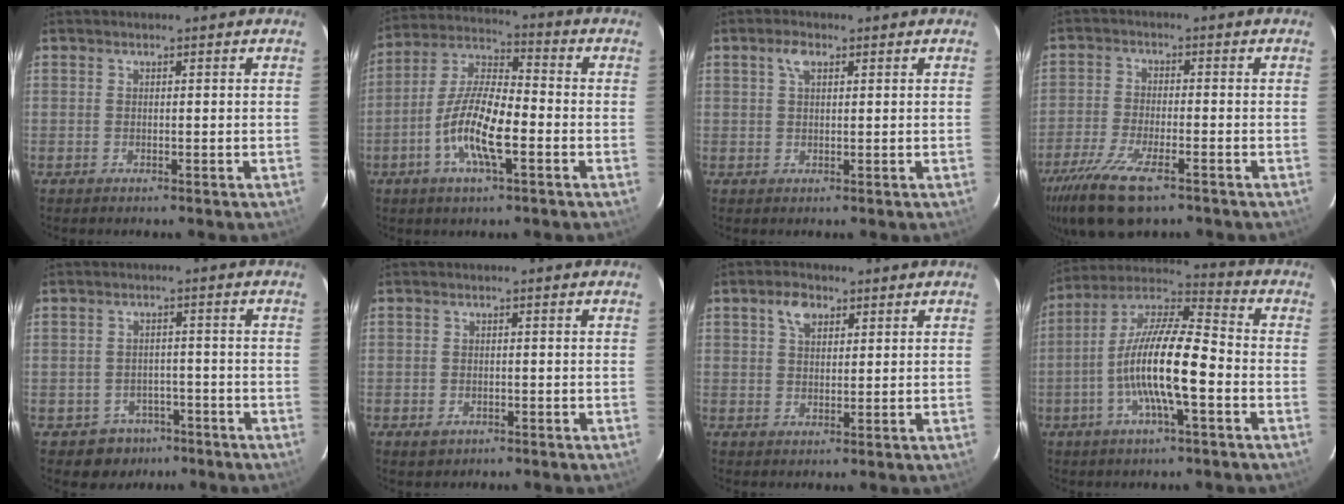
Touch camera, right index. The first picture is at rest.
{"total": 12.4, "force": [-4.4, 3.6, 11.1], "torque": [-0.228, -0.003, -0.089]}
{"total": 2.5, "force": [1.2, 1.3, 1.8], "torque": [-0.036, 0.008, 0.022]}
{"total": 12.3, "force": [-8.3, 3.6, 8.3], "torque": [-0.192, -0.039, -0.159]}
{"total": 5.6, "force": [-3.5, 4.3, 0.3], "torque": [-0.016, 0.026, -0.037]}
{"total": 2.1, "force": [-1.1, 1.6, 0.8], "torque": [-0.015, -0.002, -0.016]}
{"total": 4.0, "force": [2.1, 2.5, 2.4], "torque": [-0.041, 0.011, 0.038]}
{"total": 14.8, "force": [-3.9, 2.9, 14.0], "torque": [-0.267, 0.000, -0.081]}